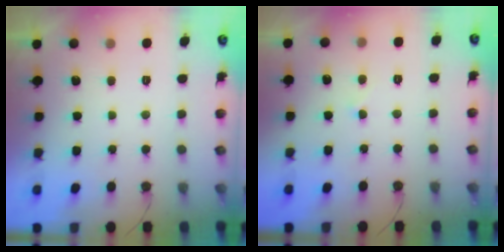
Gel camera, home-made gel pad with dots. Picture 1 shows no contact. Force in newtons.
{"total": 2.9, "press": 2.9, "slide": 0.3}